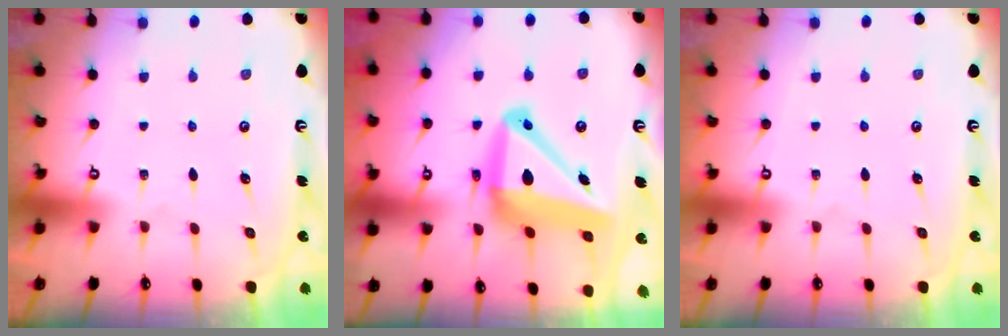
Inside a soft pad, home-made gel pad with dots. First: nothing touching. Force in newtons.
{"total": 16.7, "press": 16.4, "slide": 3.4}
{"total": 0.0}